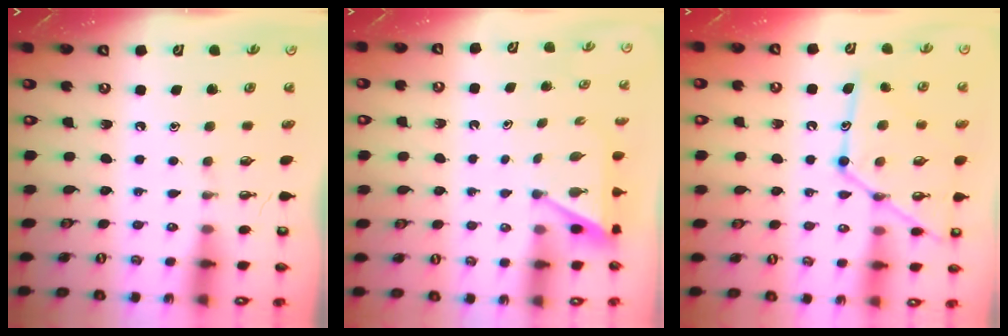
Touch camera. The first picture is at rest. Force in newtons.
{"total": 4.8, "press": 4.8, "slide": 0.3}
{"total": 16.3, "press": 16.3, "slide": 1.4}